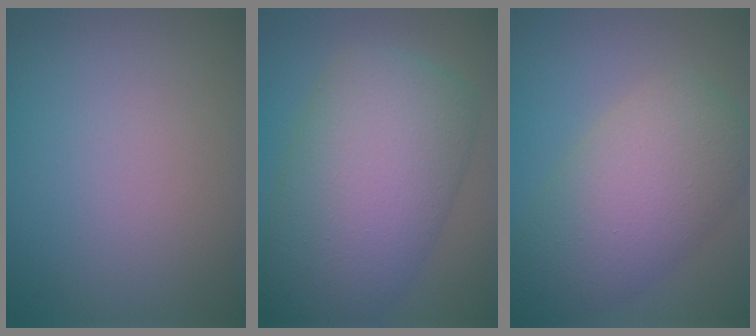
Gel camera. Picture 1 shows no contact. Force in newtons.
{"total": 11.5, "press": 11.5, "slide": 0.2}
{"total": 7.8, "press": 7.8, "slide": 0.3}